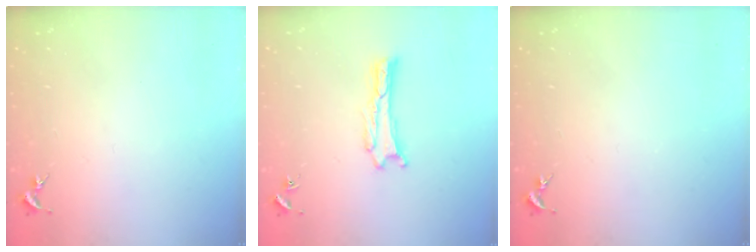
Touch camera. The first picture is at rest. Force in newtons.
{"total": 0.9, "press": 0.9, "slide": 0.0}
{"total": 0.0}